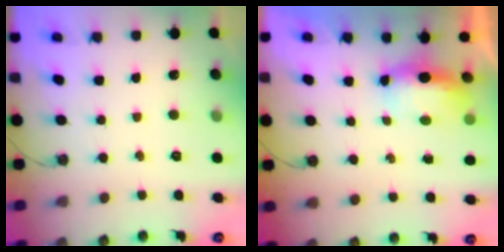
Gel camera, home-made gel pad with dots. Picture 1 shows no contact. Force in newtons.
{"total": 7.8, "press": 6.6, "slide": 4.2}